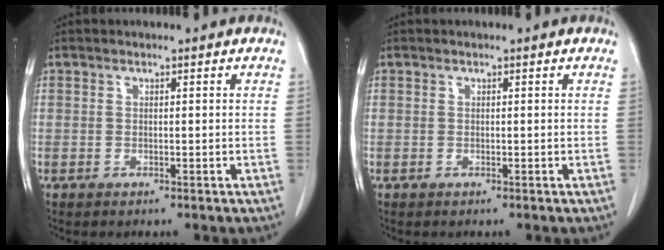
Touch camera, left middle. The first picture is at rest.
{"total": 0.0}